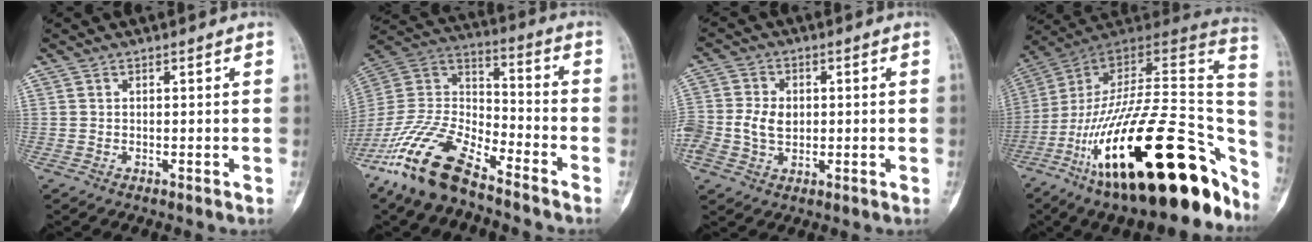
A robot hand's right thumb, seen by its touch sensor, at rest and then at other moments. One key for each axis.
{"total": 18.4, "fx": -13.2, "fy": 6.8, "fz": 10.9, "tx": -0.216, "ty": 0.065, "tz": -0.254}
{"total": 8.1, "fx": -0.3, "fy": 6.1, "fz": 5.3, "tx": -0.107, "ty": 0.009, "tz": -0.002}
{"total": 38.2, "fx": -16.6, "fy": 13.9, "fz": 31.4, "tx": -0.408, "ty": 0.062, "tz": -0.261}